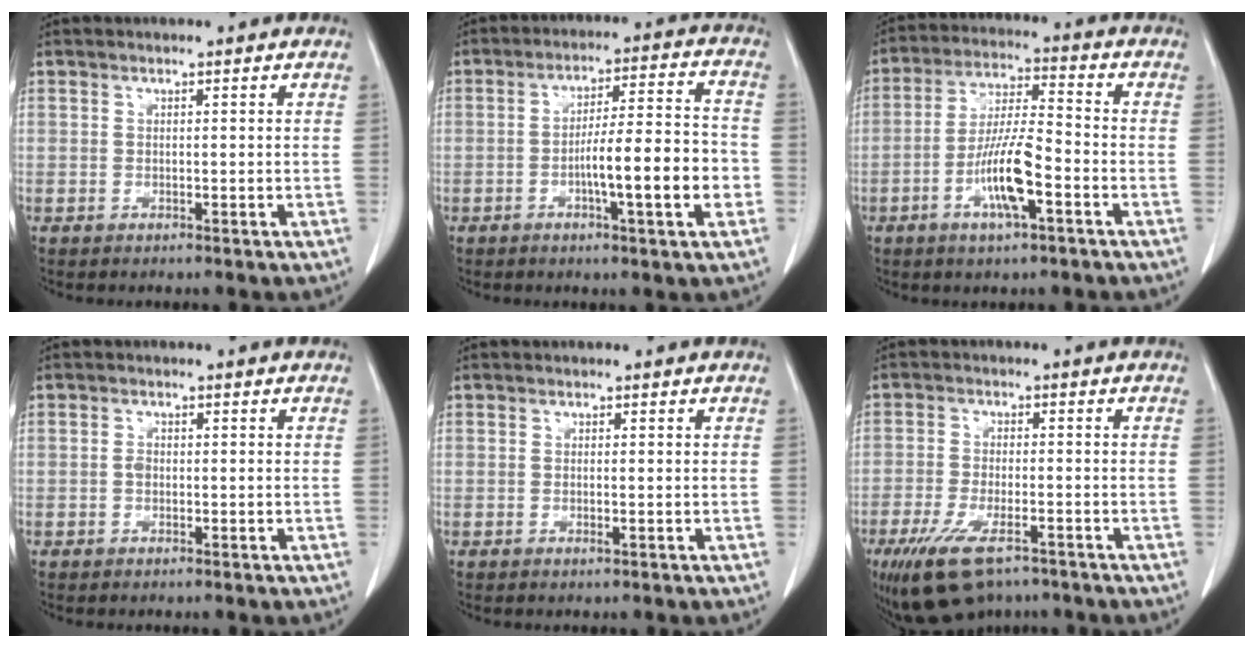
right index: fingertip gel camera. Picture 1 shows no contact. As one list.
[{"total": 11.4, "force": [-3.2, 0.9, 10.9], "torque": [-0.175, 0.010, -0.050]}, {"total": 9.9, "force": [-3.7, 1.5, 9.1], "torque": [-0.174, 0.000, -0.066]}, {"total": 0.9, "force": [-0.1, 0.6, 0.7], "torque": [-0.008, 0.004, -0.002]}, {"total": 0.7, "force": [-0.1, 0.0, 0.6], "torque": [-0.010, -0.001, 0.002]}, {"total": 10.9, "force": [-7.3, 3.9, 7.1], "torque": [-0.137, -0.015, -0.119]}]